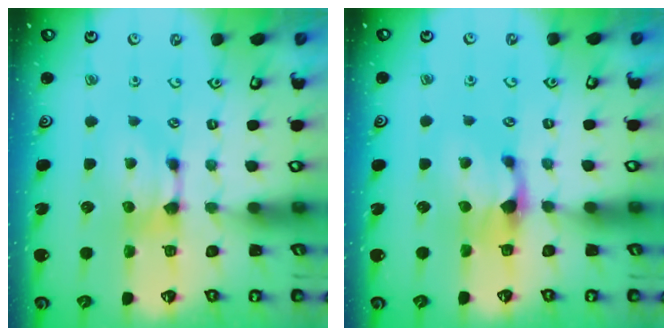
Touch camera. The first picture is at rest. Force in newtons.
{"total": 2.7, "press": 2.6, "slide": 0.8}